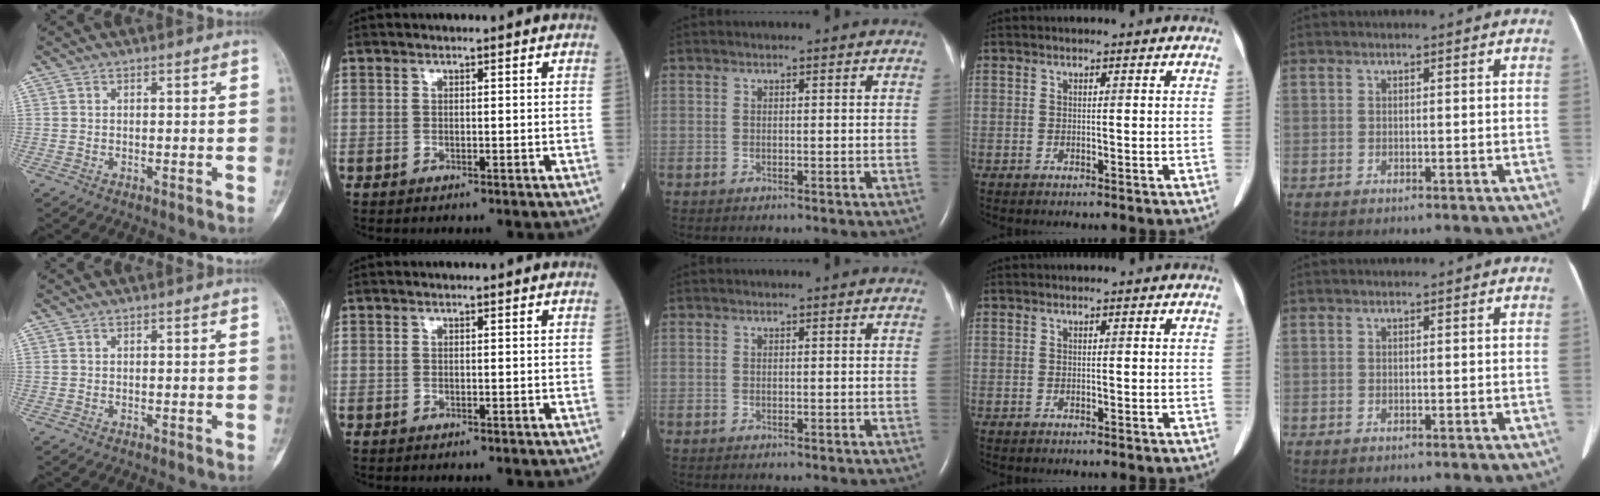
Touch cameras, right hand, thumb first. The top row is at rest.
{}